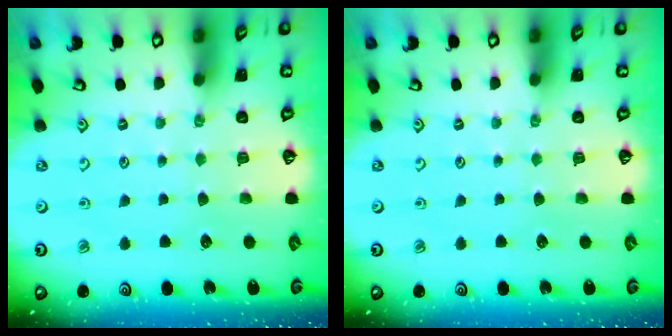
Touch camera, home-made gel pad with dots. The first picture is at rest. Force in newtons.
{"total": 0.0}